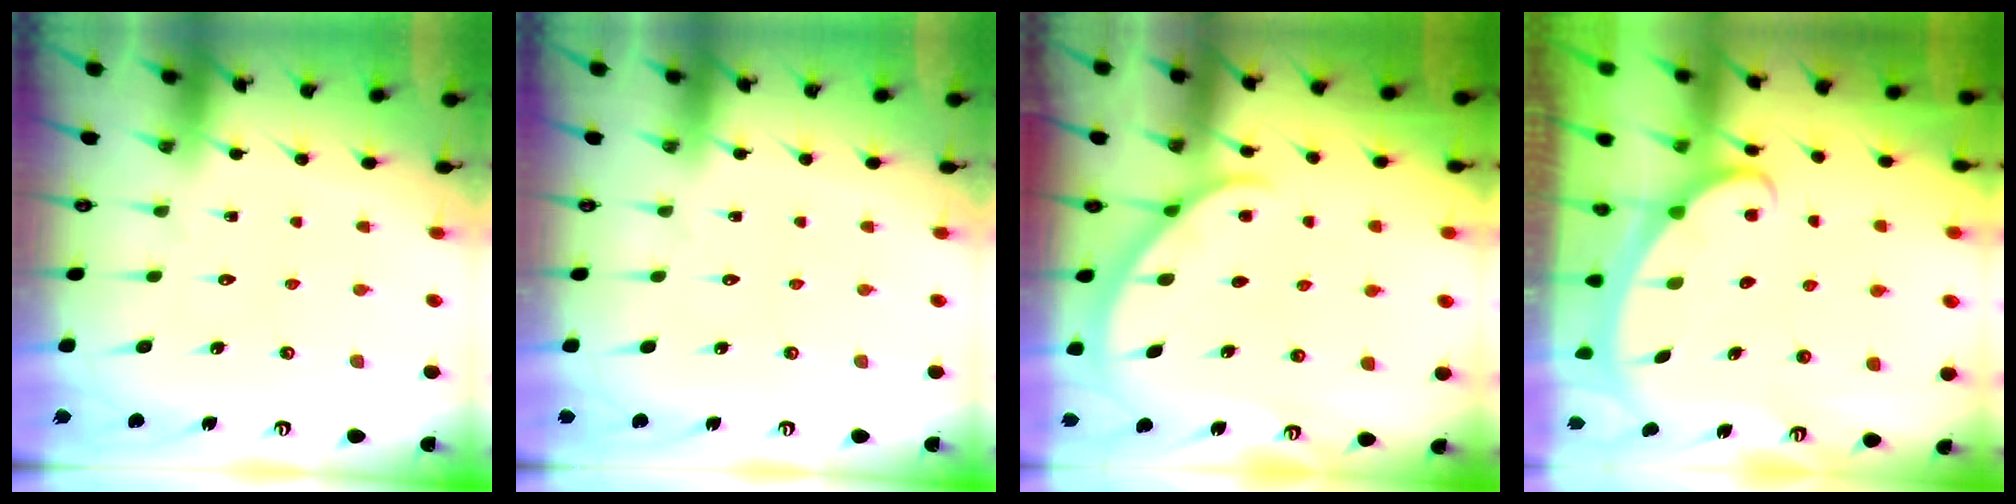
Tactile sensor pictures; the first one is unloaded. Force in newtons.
{"total": 0.0}
{"total": 2.0, "press": 2.0, "slide": 0.2}
{"total": 2.4, "press": 2.4, "slide": 0.3}